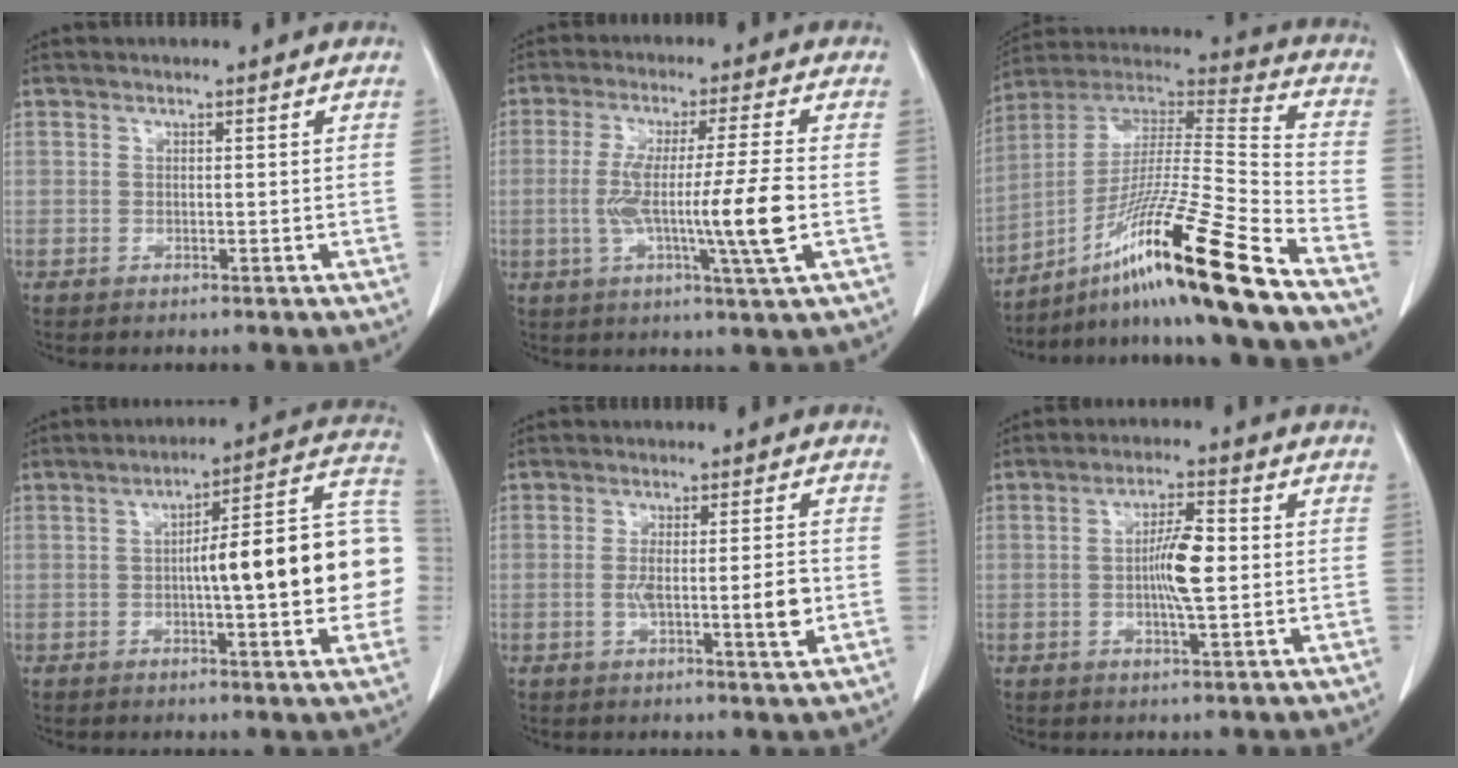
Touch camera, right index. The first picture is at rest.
{"total": 11.8, "force": [-1.8, -1.0, 11.6], "torque": [-0.214, -0.010, -0.033]}
{"total": 22.2, "force": [-14.1, -1.3, 17.0], "torque": [-0.305, -0.014, -0.256]}
{"total": 18.9, "force": [-1.0, 3.2, 18.6], "torque": [-0.208, 0.044, -0.008]}
{"total": 6.3, "force": [-1.1, 0.6, 6.2], "torque": [-0.103, -0.003, -0.016]}
{"total": 6.4, "force": [-0.1, 1.0, 6.3], "torque": [-0.116, 0.003, -0.005]}